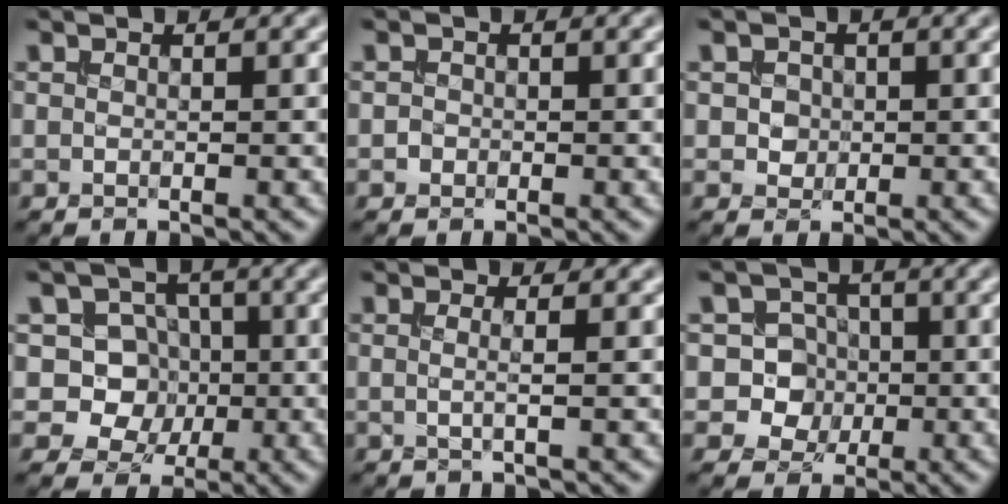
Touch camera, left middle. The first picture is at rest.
{"total": 0.7, "force": [-0.3, 0.7, 0.1], "torque": [0.004, -0.003, -0.007]}
{"total": 1.4, "force": [0.1, 1.3, 0.5], "torque": [-0.004, -0.003, 0.003]}
{"total": 5.7, "force": [0.1, 5.2, 2.2], "torque": [-0.010, 0.014, -0.022]}
{"total": 1.7, "force": [0.2, 0.6, 1.6], "torque": [-0.018, -0.006, -0.016]}
{"total": 4.8, "force": [-0.5, 4.5, 1.4], "torque": [0.005, 0.022, -0.033]}